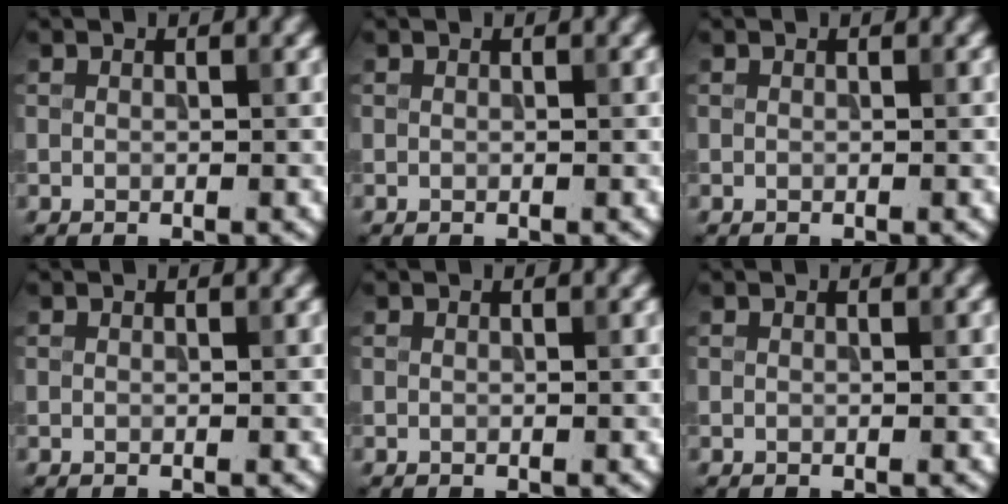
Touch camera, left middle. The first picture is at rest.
{"total": 0.0}
{"total": 0.0}
{"total": 0.0}
{"total": 0.0}
{"total": 0.0}